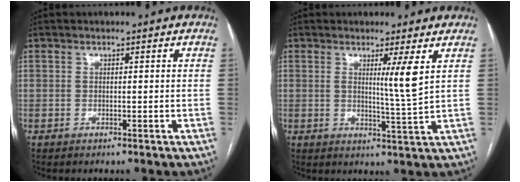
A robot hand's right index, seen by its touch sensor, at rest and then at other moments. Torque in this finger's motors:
{"motor_torque": [0.08, 0.12, 0.14, 0.05]}